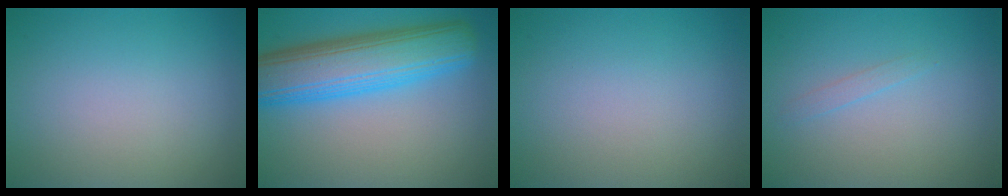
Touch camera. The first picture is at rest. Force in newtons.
{"total": 9.6, "press": 9.6, "slide": 0.3}
{"total": 0.0}
{"total": 0.8, "press": 0.8, "slide": 0.1}